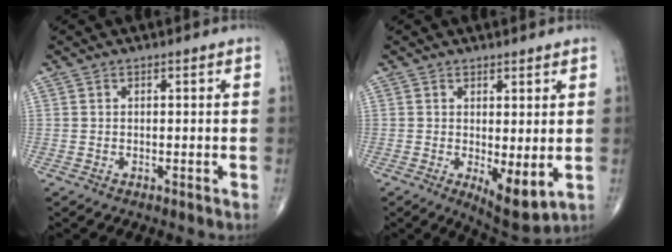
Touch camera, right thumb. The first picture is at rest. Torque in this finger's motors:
{"motor_torque": [0.70, 0.93, 0.05, -0.11, 0.22]}